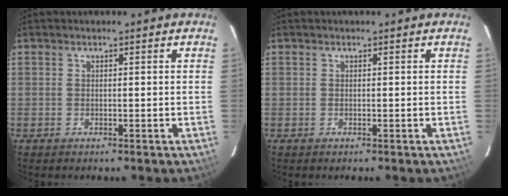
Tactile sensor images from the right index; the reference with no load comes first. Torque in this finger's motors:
{"motor_torque": [0.00, 0.00, 0.02, 0.00]}